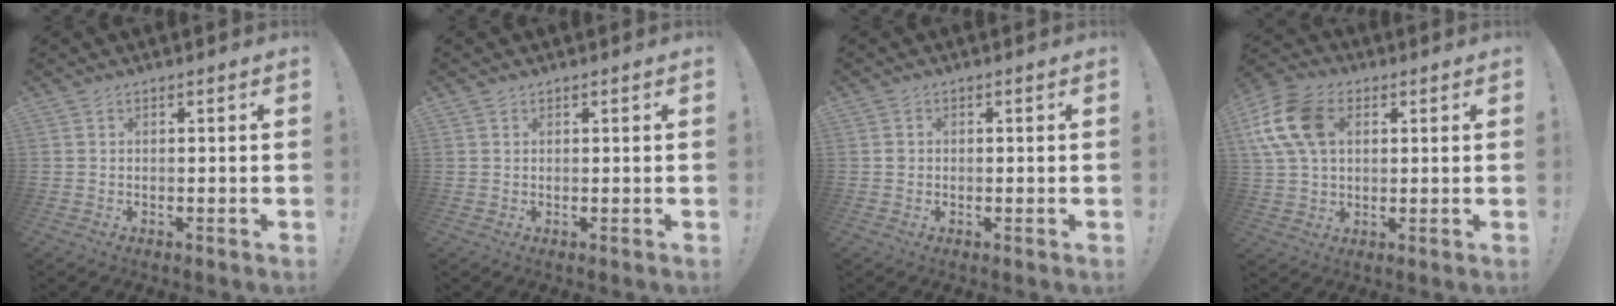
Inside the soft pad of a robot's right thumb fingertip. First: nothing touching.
{"total": 0.6, "force": [0.5, 0.3, 0.0], "torque": [0.006, -0.003, 0.009]}
{"total": 1.0, "force": [-0.3, 1.0, 0.3], "torque": [-0.008, 0.006, -0.003]}
{"total": 15.5, "force": [4.2, 10.5, 10.5], "torque": [-0.203, 0.002, 0.082]}